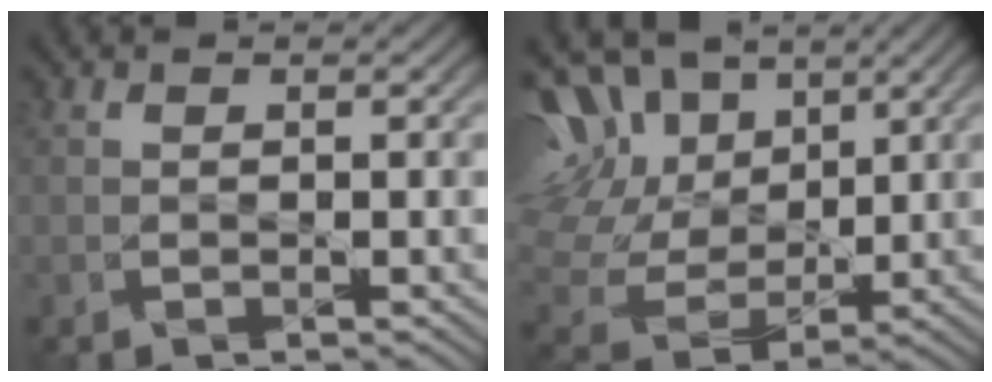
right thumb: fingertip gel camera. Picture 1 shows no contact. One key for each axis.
{"total": 14.9, "fx": 6.1, "fy": 10.7, "fz": 8.5, "tx": -0.262, "ty": 0.056, "tz": 0.129}